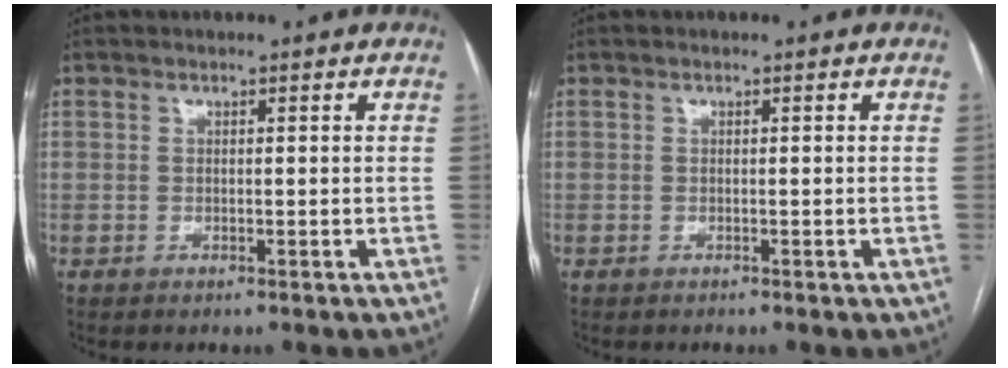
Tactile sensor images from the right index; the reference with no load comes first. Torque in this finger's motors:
{"motor_torque": [0.06, 0.02, -0.04, 0.01]}